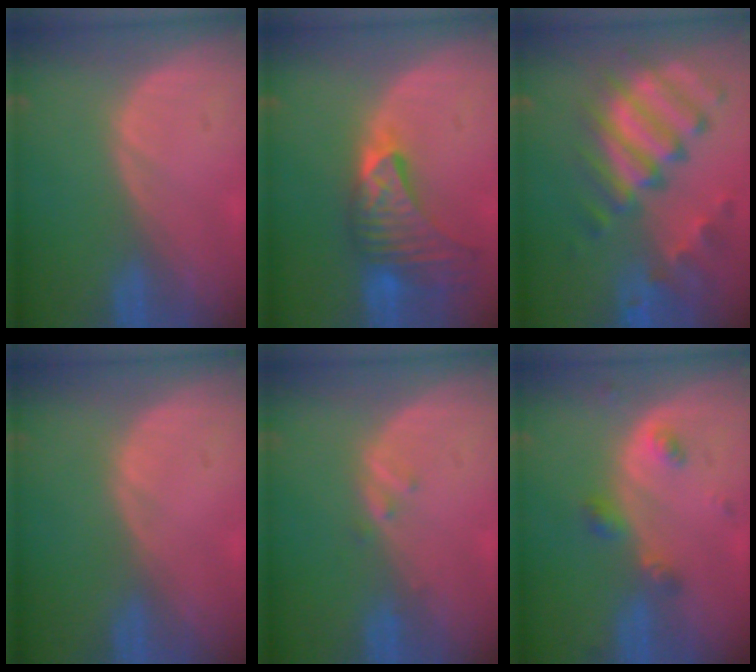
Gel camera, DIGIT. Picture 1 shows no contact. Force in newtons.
{"total": 8.9, "press": 8.4, "slide": 3.0}
{"total": 11.4, "press": 9.8, "slide": 5.8}
{"total": 0.0}
{"total": 1.1, "press": 1.1, "slide": 0.1}
{"total": 3.7, "press": 3.7, "slide": 0.4}